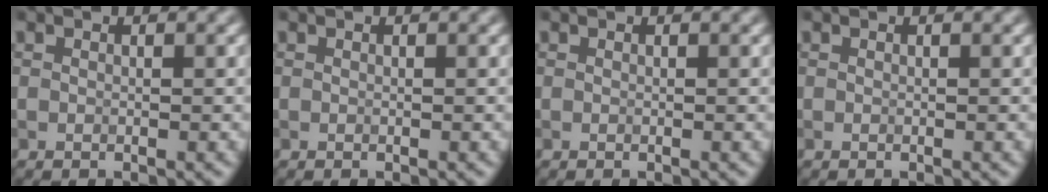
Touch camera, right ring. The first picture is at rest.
{"total": 0.0}
{"total": 0.0}
{"total": 0.0}